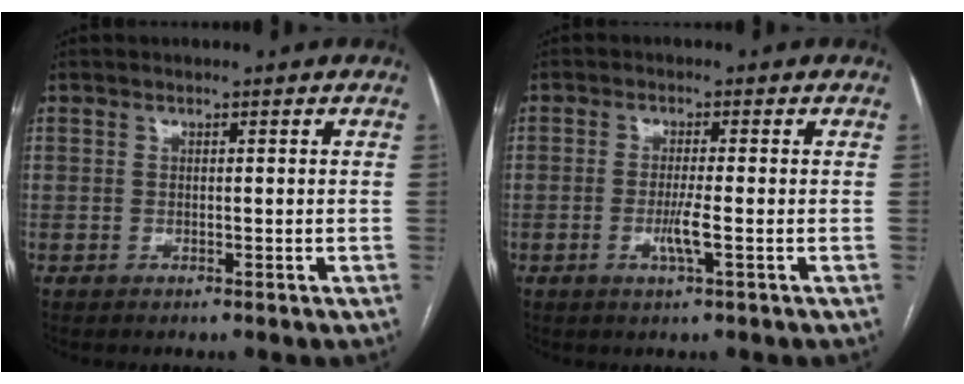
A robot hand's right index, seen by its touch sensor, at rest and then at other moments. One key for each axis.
{"total": 3.1, "fx": -0.9, "fy": -0.2, "fz": 2.9, "tx": -0.058, "ty": -0.006, "tz": -0.018}